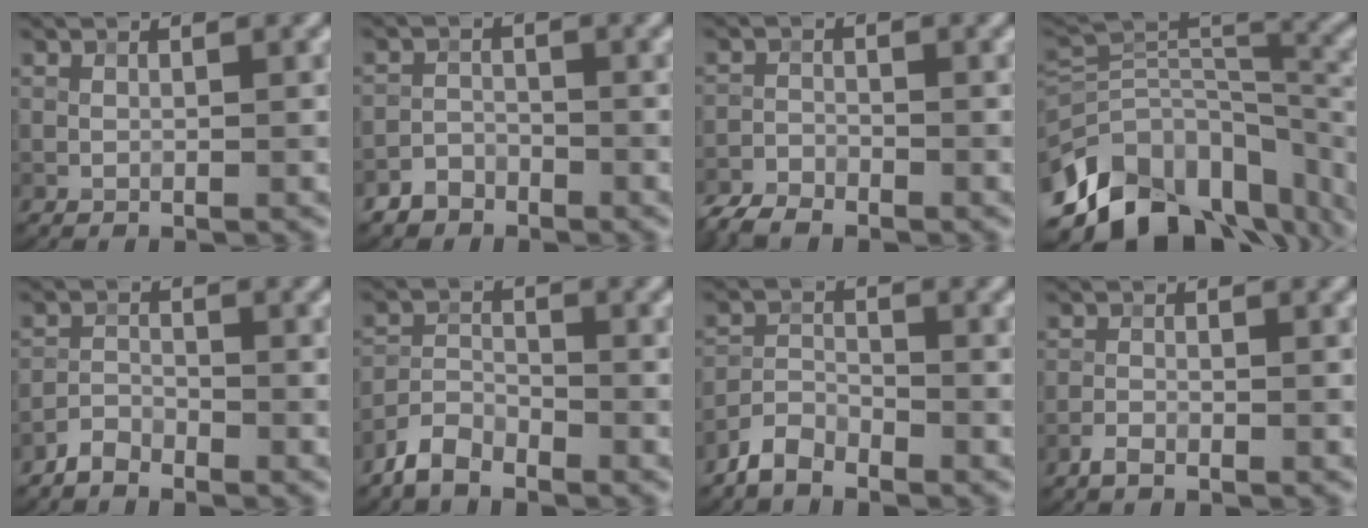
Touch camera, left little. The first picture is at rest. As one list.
[{"total": 1.9, "force": [-1.6, 1.0, -0.2], "torque": [0.015, 0.006, -0.032]}, {"total": 3.0, "force": [-2.8, 0.9, 0.7], "torque": [-0.014, -0.010, -0.066]}, {"total": 13.3, "force": [-7.6, 7.9, 7.5], "torque": [-0.153, 0.003, -0.117]}, {"total": 1.8, "force": [-1.7, 0.5, 0.1], "torque": [0.002, 0.006, -0.039]}, {"total": 3.0, "force": [-2.7, 1.1, 0.8], "torque": [-0.014, 0.003, -0.064]}, {"total": 2.7, "force": [-2.5, 1.0, 0.6], "torque": [-0.009, 0.005, -0.059]}, {"total": 1.2, "force": [-1.1, 0.3, 0.4], "torque": [-0.005, 0.000, -0.024]}]